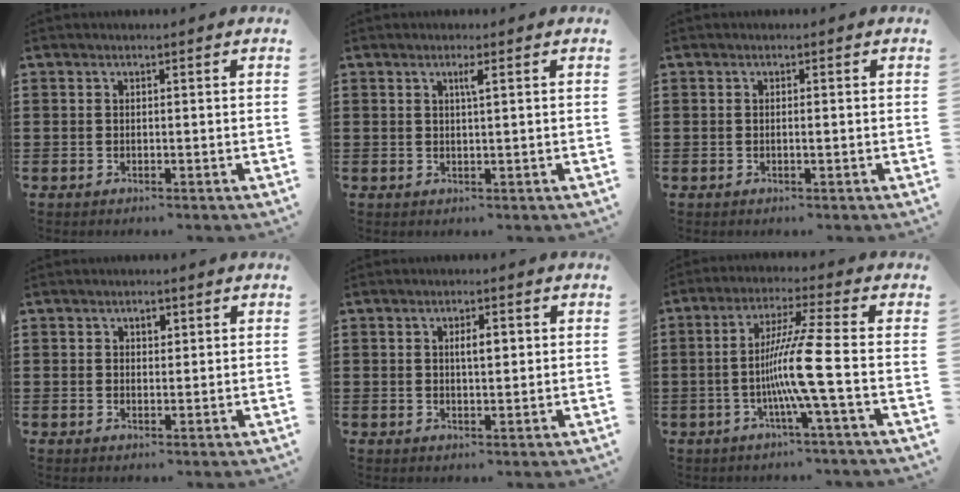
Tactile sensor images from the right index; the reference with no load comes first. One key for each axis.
{"total": 1.4, "fx": 0.6, "fy": -0.1, "fz": 1.3, "tx": -0.025, "ty": -0.001, "tz": 0.008}
{"total": 0.7, "fx": -0.1, "fy": 0.0, "fz": 0.7, "tx": -0.012, "ty": -0.004, "tz": -0.002}
{"total": 1.4, "fx": 0.7, "fy": 0.8, "fz": 0.8, "tx": -0.018, "ty": 0.006, "tz": 0.012}
{"total": 3.1, "fx": 0.5, "fy": 0.9, "fz": 2.9, "tx": -0.048, "ty": 0.001, "tz": 0.004}
{"total": 9.3, "fx": -2.2, "fy": -1.4, "fz": 9.0, "tx": -0.179, "ty": -0.018, "tz": -0.054}